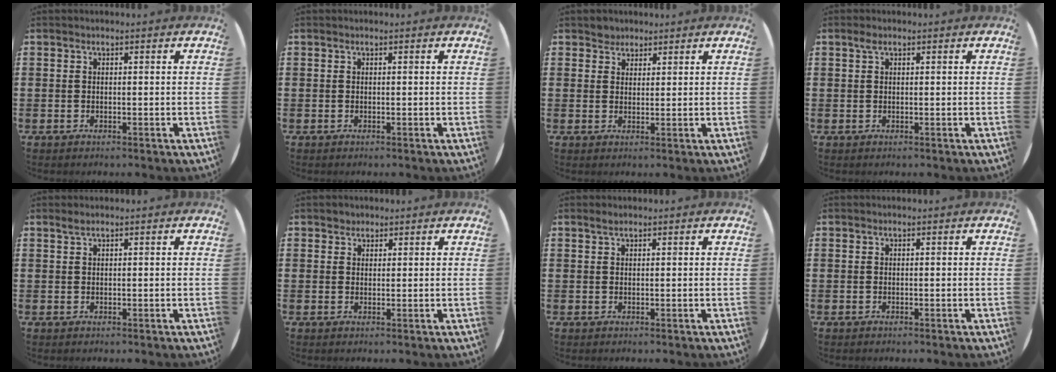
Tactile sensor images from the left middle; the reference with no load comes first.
{"total": 0.0}
{"total": 2.0, "force": [1.7, 1.0, -0.2], "torque": [0.009, 0.001, 0.033]}
{"total": 0.8, "force": [0.4, 0.3, 0.6], "torque": [-0.011, 0.005, 0.007]}
{"total": 0.6, "force": [0.5, 0.0, 0.4], "torque": [-0.007, 0.000, 0.009]}
{"total": 1.2, "force": [1.1, 0.6, -0.1], "torque": [0.001, 0.002, 0.022]}
{"total": 0.7, "force": [0.6, 0.1, 0.4], "torque": [-0.007, 0.002, 0.011]}
{"total": 0.0}